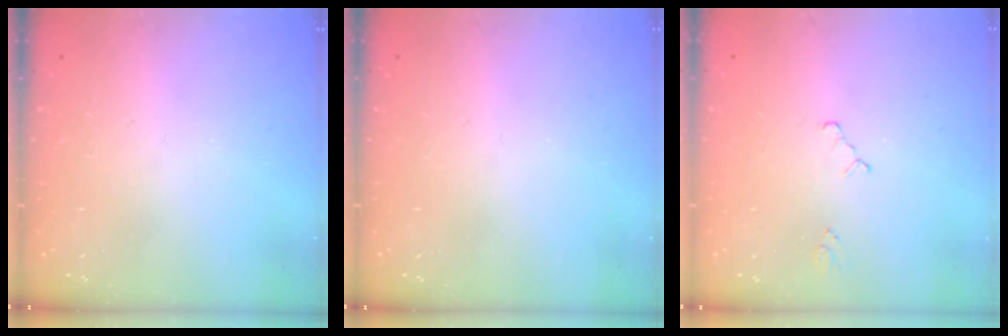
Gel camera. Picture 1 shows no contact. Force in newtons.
{"total": 0.0}
{"total": 1.5, "press": 1.5, "slide": 0.3}